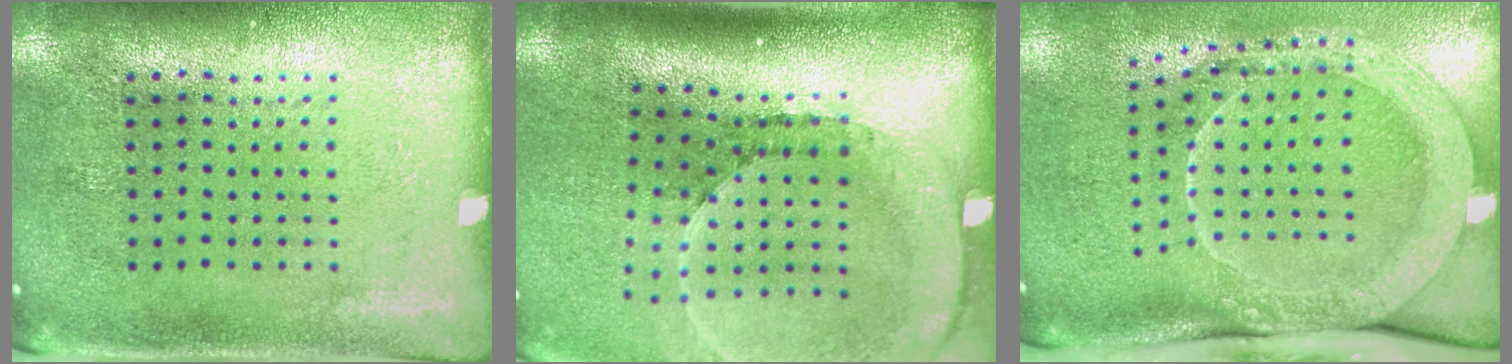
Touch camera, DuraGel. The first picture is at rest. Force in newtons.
{"total": 2.7, "press": 1.8, "slide": 1.9}
{"total": 2.1, "press": 2.0, "slide": 0.8}